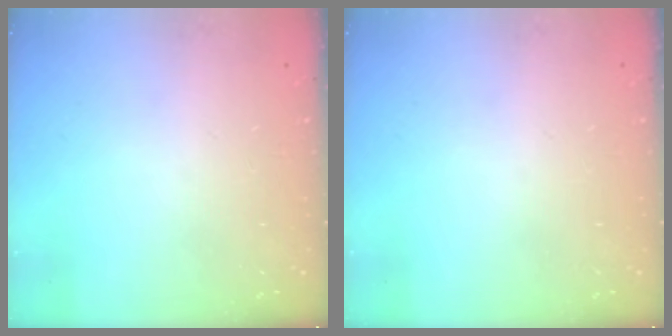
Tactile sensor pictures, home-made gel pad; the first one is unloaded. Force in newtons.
{"total": 0.0}